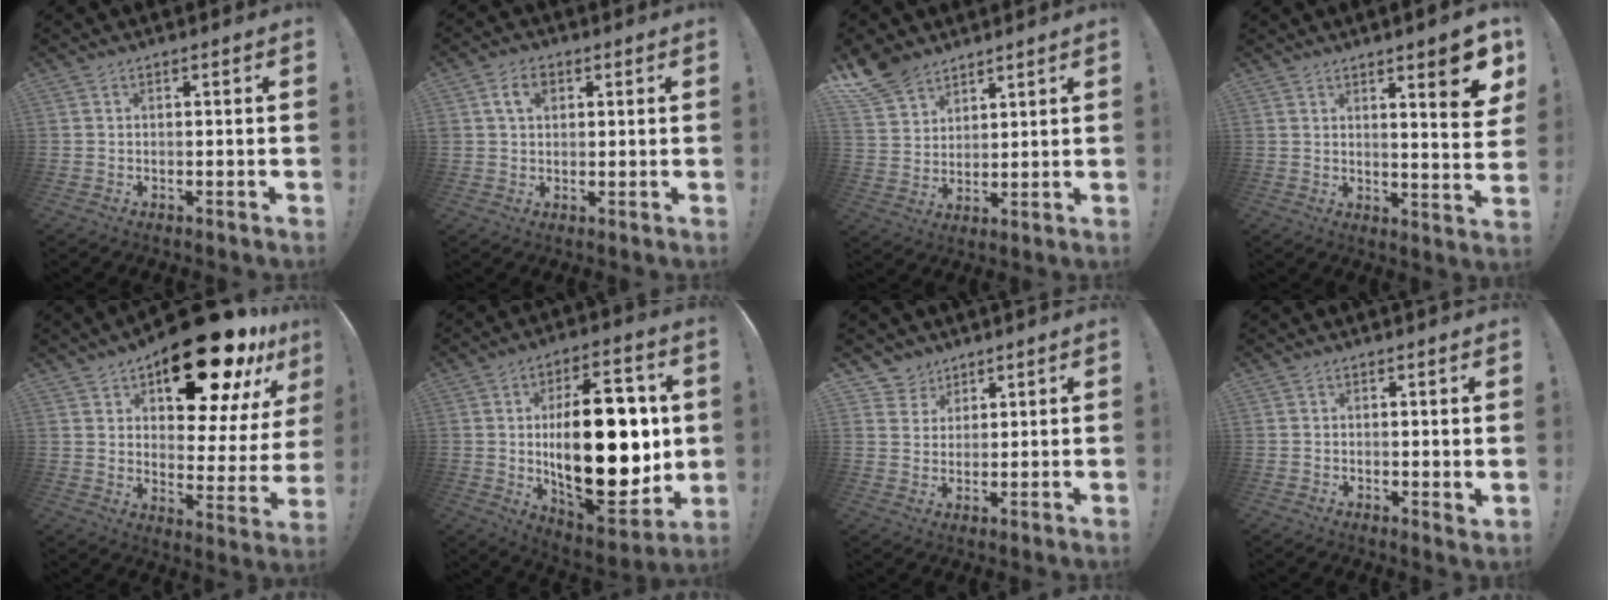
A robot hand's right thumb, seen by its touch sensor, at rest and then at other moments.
{"total": 5.9, "force": [2.2, 4.2, 3.5], "torque": [-0.054, 0.007, 0.040]}
{"total": 10.1, "force": [7.9, 5.7, 2.7], "torque": [-0.062, -0.050, 0.158]}
{"total": 8.8, "force": [5.2, 1.0, 7.0], "torque": [-0.077, -0.042, 0.077]}
{"total": 22.8, "force": [15.7, 9.6, 13.4], "torque": [-0.165, -0.111, 0.265]}
{"total": 30.6, "force": [0.8, 14.9, 26.7], "torque": [-0.434, -0.017, 0.025]}
{"total": 5.3, "force": [3.4, 4.1, 0.1], "torque": [-0.001, -0.030, 0.066]}
{"total": 1.3, "force": [1.0, 0.4, 0.8], "torque": [-0.006, -0.002, 0.015]}